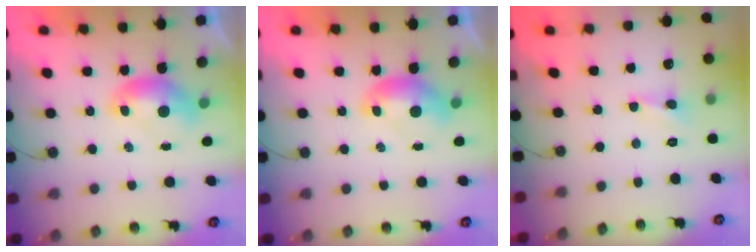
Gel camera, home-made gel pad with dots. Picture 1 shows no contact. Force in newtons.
{"total": 0.0}
{"total": 1.2, "press": 1.1, "slide": 0.5}